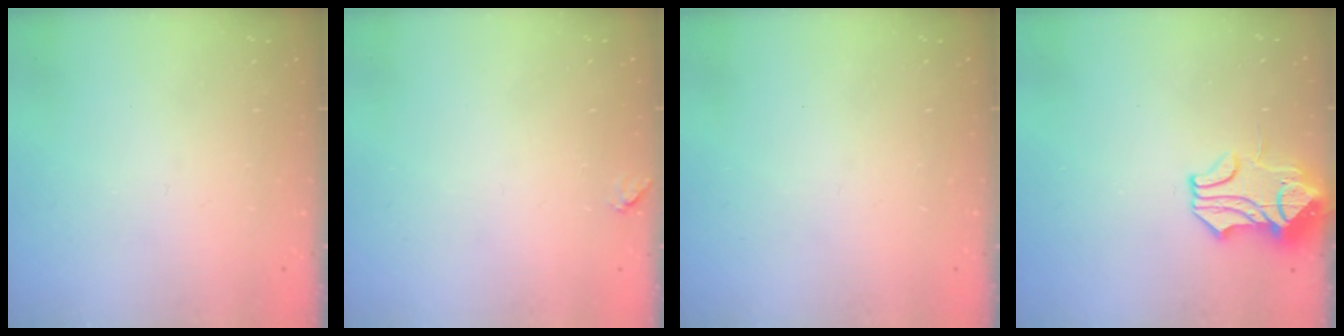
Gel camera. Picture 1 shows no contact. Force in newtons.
{"total": 1.4, "press": 1.3, "slide": 0.5}
{"total": 0.0}
{"total": 1.8, "press": 1.1, "slide": 1.4}